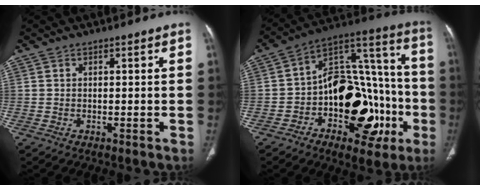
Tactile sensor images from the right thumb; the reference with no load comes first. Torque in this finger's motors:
{"motor_torque": [2.68, 2.33, 1.10, -1.35, 0.16]}